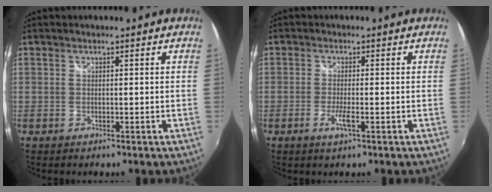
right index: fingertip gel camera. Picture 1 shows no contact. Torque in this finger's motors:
{"motor_torque": [0.28, 0.27, 0.22, 0.06]}